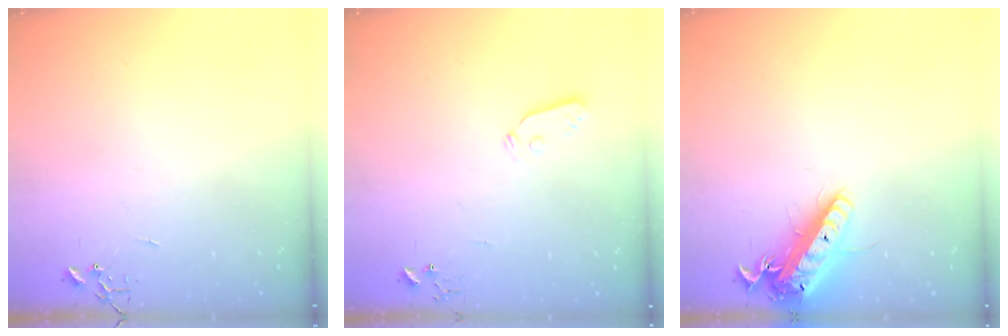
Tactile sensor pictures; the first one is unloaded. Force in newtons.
{"total": 3.6, "press": 3.6, "slide": 0.6}
{"total": 16.1, "press": 15.8, "slide": 3.2}